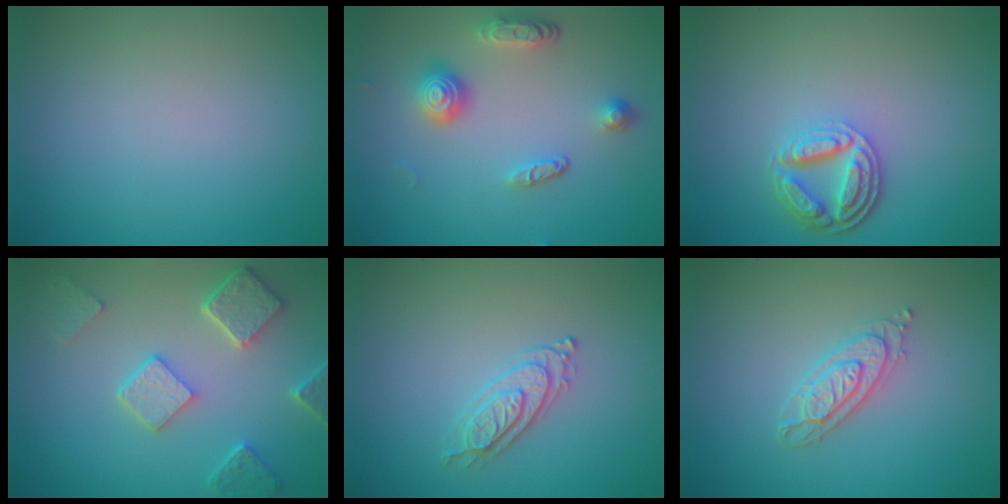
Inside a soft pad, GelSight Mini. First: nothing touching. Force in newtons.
{"total": 3.5, "press": 2.9, "slide": 1.9}
{"total": 4.0, "press": 3.2, "slide": 2.5}
{"total": 4.9, "press": 3.9, "slide": 3.0}
{"total": 2.2, "press": 2.2, "slide": 0.5}
{"total": 2.3, "press": 2.2, "slide": 0.5}